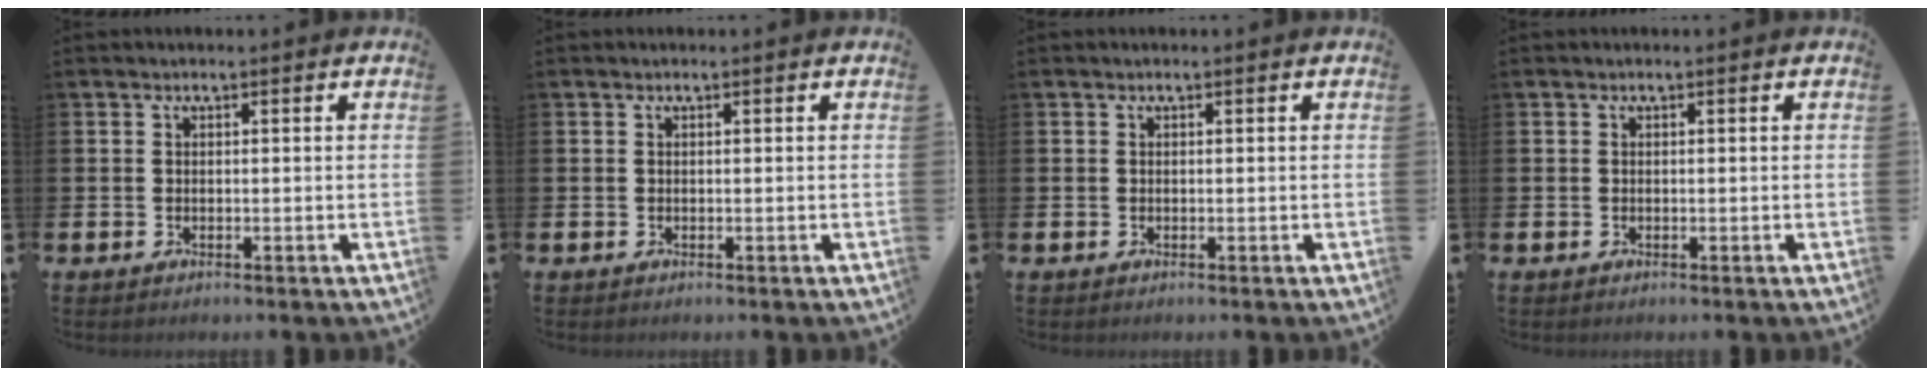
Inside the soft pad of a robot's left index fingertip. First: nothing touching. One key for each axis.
{"total": 0.0}
{"total": 0.0}
{"total": 0.0}